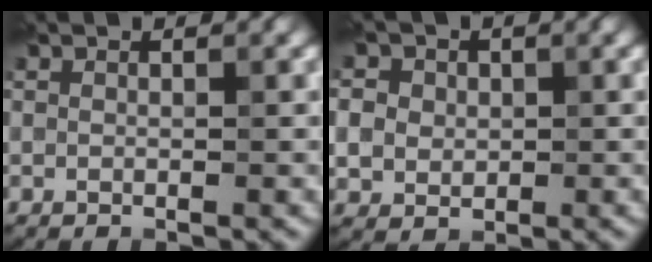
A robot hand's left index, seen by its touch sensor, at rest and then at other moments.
{"total": 5.8, "force": [1.4, 5.1, 2.4], "torque": [-0.055, 0.023, 0.007]}